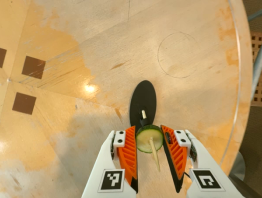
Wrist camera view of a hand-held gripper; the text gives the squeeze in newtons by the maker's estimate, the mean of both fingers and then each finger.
{"total": 9.7, "left": 9.9, "right": 9.5}